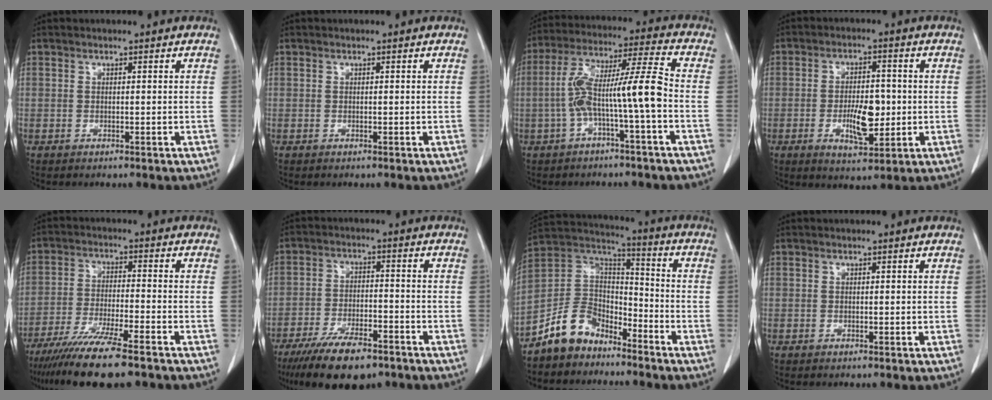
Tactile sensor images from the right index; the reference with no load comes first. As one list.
[{"total": 0.0}, {"total": 11.2, "force": [-2.4, 0.0, 10.9], "torque": [-0.206, 0.036, -0.044]}, {"total": 7.4, "force": [-1.3, 2.9, 6.7], "torque": [-0.116, -0.002, -0.016]}, {"total": 13.8, "force": [-10.8, 0.8, 8.6], "torque": [-0.153, -0.039, -0.179]}, {"total": 11.8, "force": [-8.4, 3.8, 7.3], "torque": [-0.123, -0.014, -0.141]}, {"total": 10.2, "force": [-7.5, 6.1, 3.2], "torque": [-0.072, 0.040, -0.148]}, {"total": 0.0}]